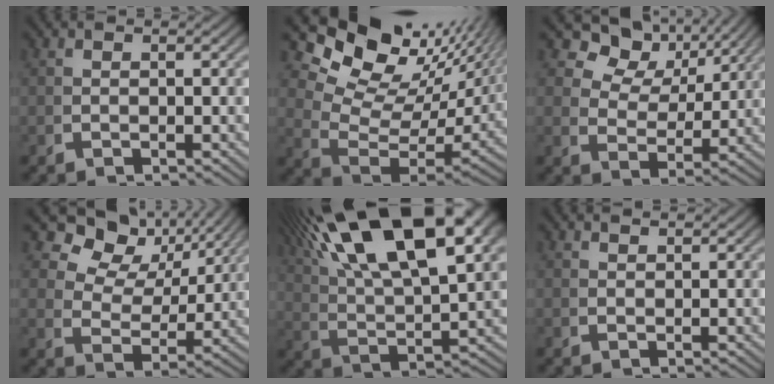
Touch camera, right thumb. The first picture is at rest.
{"total": 11.8, "force": [4.1, 7.1, 8.5], "torque": [-0.156, -0.009, 0.071]}
{"total": 6.5, "force": [3.5, 4.0, 3.7], "torque": [-0.077, -0.007, 0.059]}
{"total": 8.0, "force": [4.1, 5.0, 4.7], "torque": [-0.083, 0.001, 0.063]}
{"total": 15.1, "force": [6.2, 7.6, 11.5], "torque": [-0.200, 0.007, 0.102]}
{"total": 1.1, "force": [1.1, -0.1, 0.0], "torque": [0.008, 0.004, 0.021]}